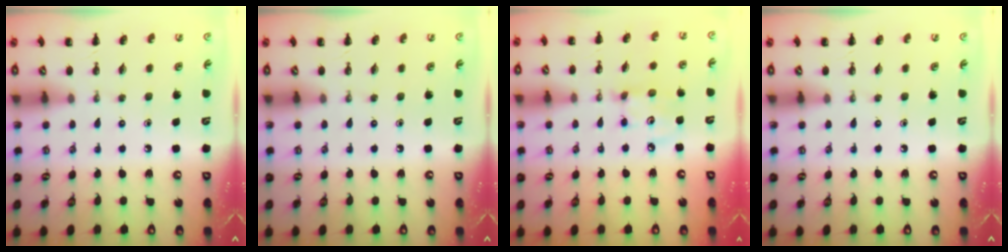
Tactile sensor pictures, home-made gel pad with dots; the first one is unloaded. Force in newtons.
{"total": 0.0}
{"total": 4.8, "press": 4.8, "slide": 0.6}
{"total": 0.0}